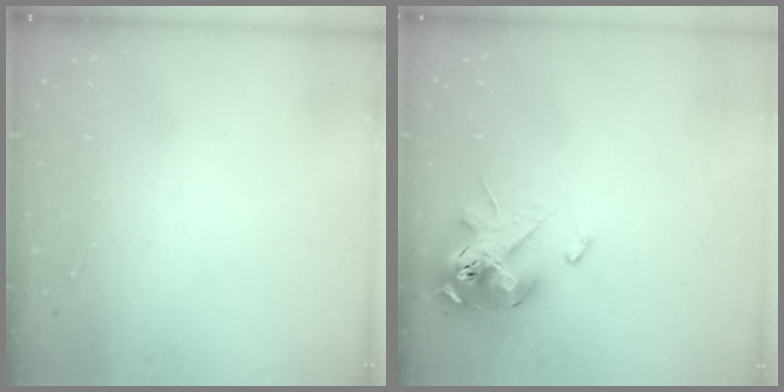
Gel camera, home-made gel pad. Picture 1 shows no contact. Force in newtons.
{"total": 13.4, "press": 13.3, "slide": 1.4}